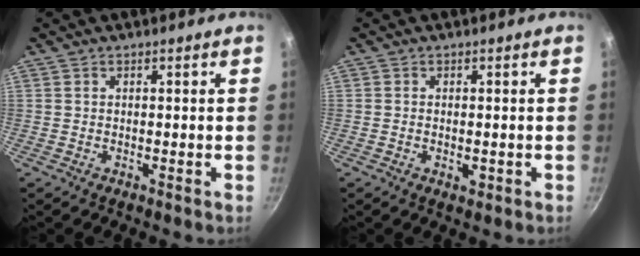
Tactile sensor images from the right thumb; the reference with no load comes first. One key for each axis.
{"total": 1.8, "fx": -0.5, "fy": 1.0, "fz": 1.5, "tx": -0.022, "ty": -0.002, "tz": -0.007}